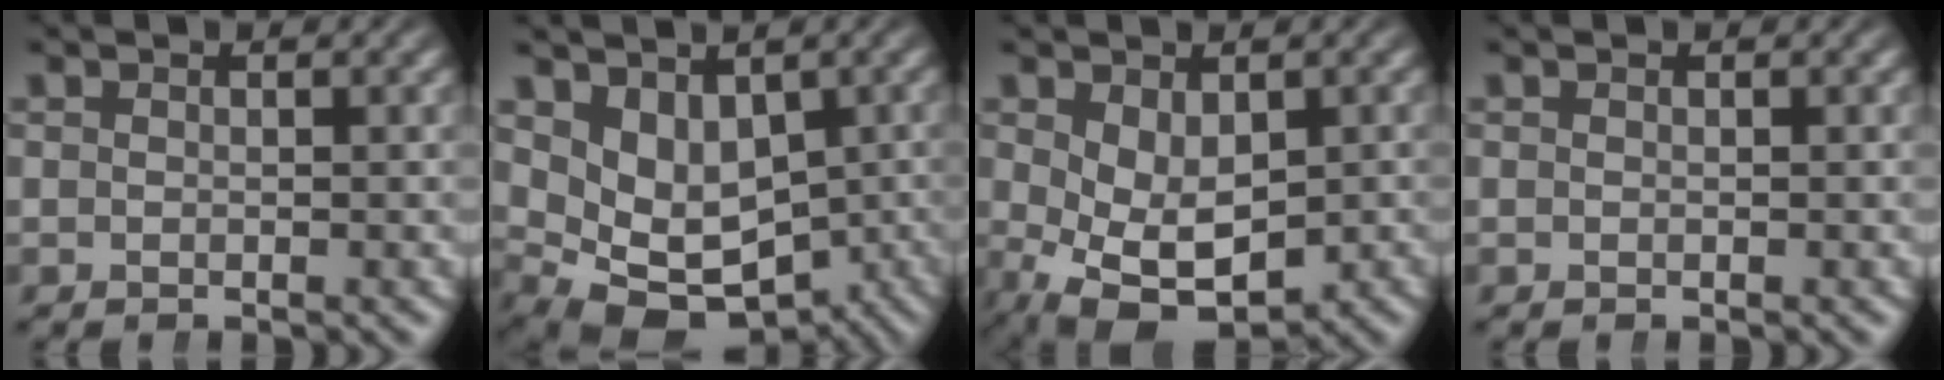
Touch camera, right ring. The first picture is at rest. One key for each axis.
{"total": 11.3, "fx": -3.3, "fy": 8.7, "fz": 6.4, "tx": -0.139, "ty": -0.058, "tz": -0.029}
{"total": 9.2, "fx": -3.4, "fy": 6.4, "fz": 5.7, "tx": -0.116, "ty": -0.062, "tz": -0.030}
{"total": 0.0}